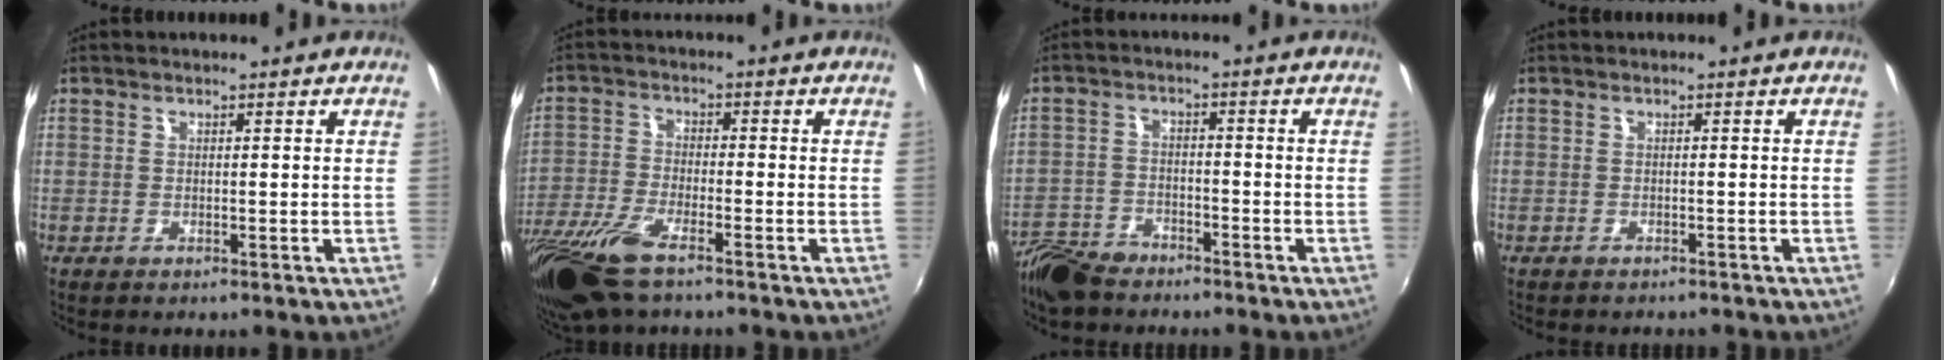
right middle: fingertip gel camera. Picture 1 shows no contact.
{"total": 12.7, "force": [-9.0, 3.3, 8.4], "torque": [-0.195, -0.041, -0.178]}
{"total": 8.4, "force": [-6.8, 3.7, 3.2], "torque": [-0.088, -0.007, -0.128]}
{"total": 1.9, "force": [-1.7, 0.7, 0.4], "torque": [-0.013, -0.011, -0.022]}